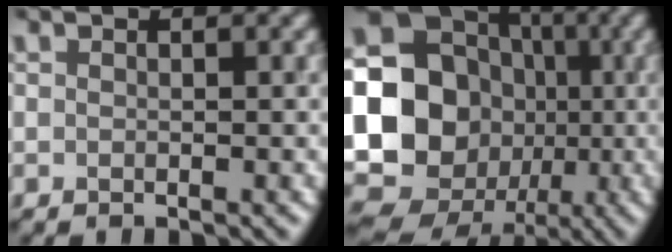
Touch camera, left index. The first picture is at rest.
{"total": 21.8, "force": [-3.2, 20.4, 7.1], "torque": [-0.195, 0.008, -0.084]}